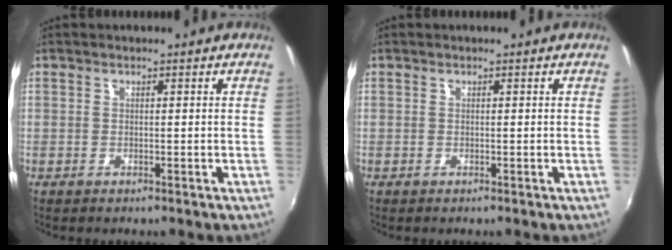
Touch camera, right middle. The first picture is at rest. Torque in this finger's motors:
{"motor_torque": [0.22, -0.18, 0.05, 0.00]}